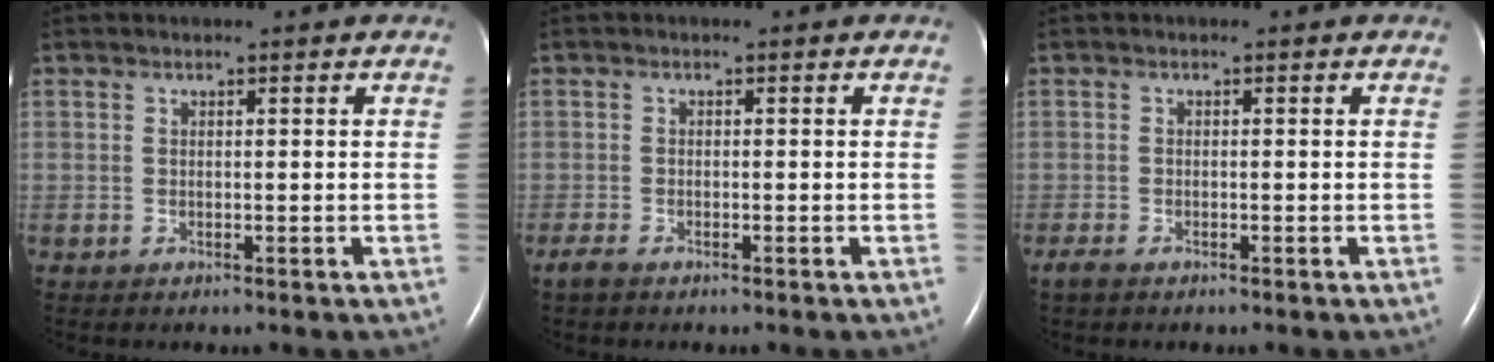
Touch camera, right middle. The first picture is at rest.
{"total": 1.5, "force": [-1.2, 0.4, 0.8], "torque": [-0.026, -0.004, -0.024]}
{"total": 1.4, "force": [-1.1, 0.5, 0.8], "torque": [-0.025, -0.004, -0.021]}